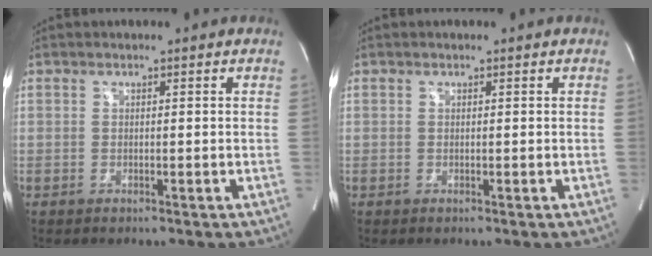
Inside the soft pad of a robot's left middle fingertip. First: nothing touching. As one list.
[{"total": 0.0}]